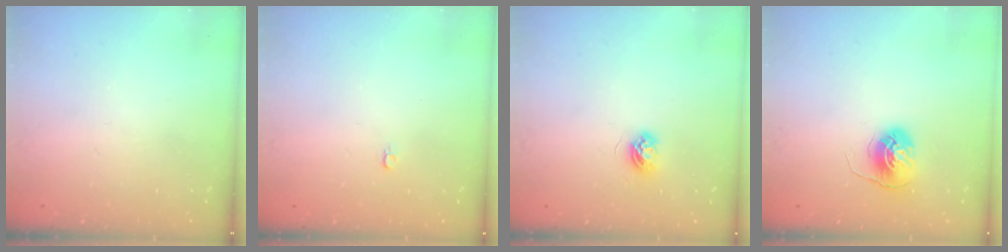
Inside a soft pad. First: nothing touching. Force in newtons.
{"total": 2.4, "press": 2.4, "slide": 0.2}
{"total": 4.2, "press": 4.2, "slide": 0.4}
{"total": 6.1, "press": 6.1, "slide": 0.4}